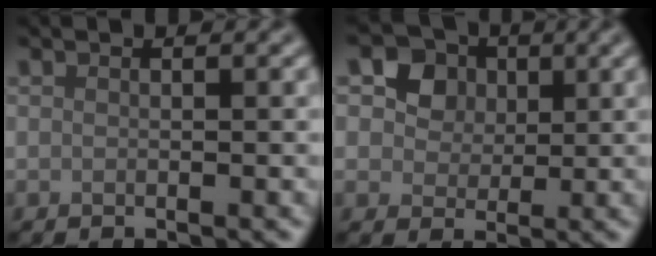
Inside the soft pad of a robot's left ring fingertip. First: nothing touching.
{"total": 4.9, "force": [2.2, 3.7, 2.2], "torque": [-0.049, -0.002, 0.032]}